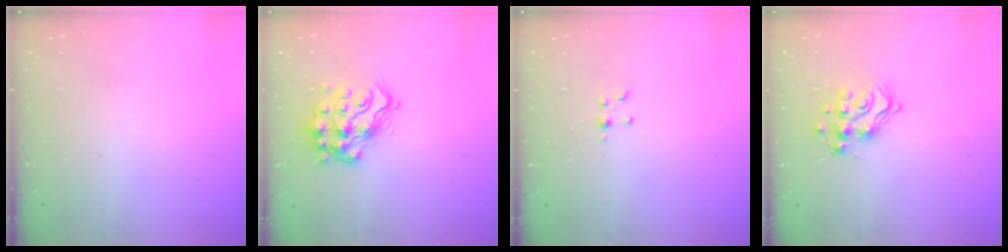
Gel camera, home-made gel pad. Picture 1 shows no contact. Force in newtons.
{"total": 15.1, "press": 14.9, "slide": 2.0}
{"total": 2.6, "press": 2.6, "slide": 0.3}
{"total": 13.1, "press": 13.1, "slide": 0.8}